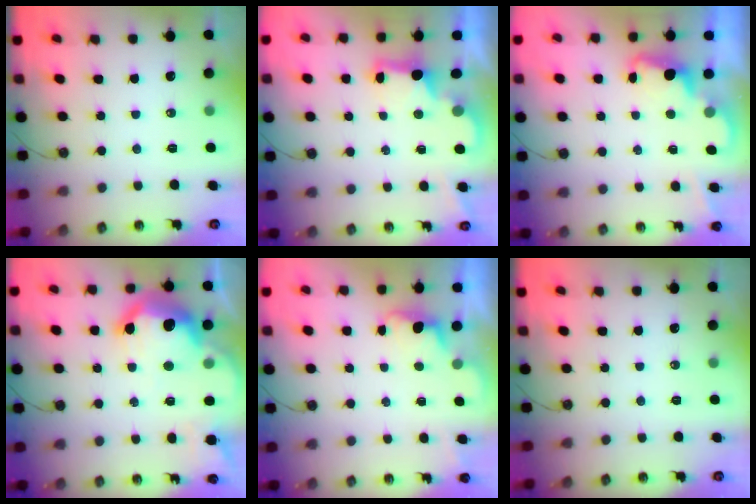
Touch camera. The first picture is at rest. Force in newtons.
{"total": 2.3, "press": 2.2, "slide": 0.7}
{"total": 2.3, "press": 2.3, "slide": 0.5}
{"total": 19.1, "press": 19.0, "slide": 1.3}
{"total": 0.9, "press": 0.6, "slide": 0.7}
{"total": 0.0}